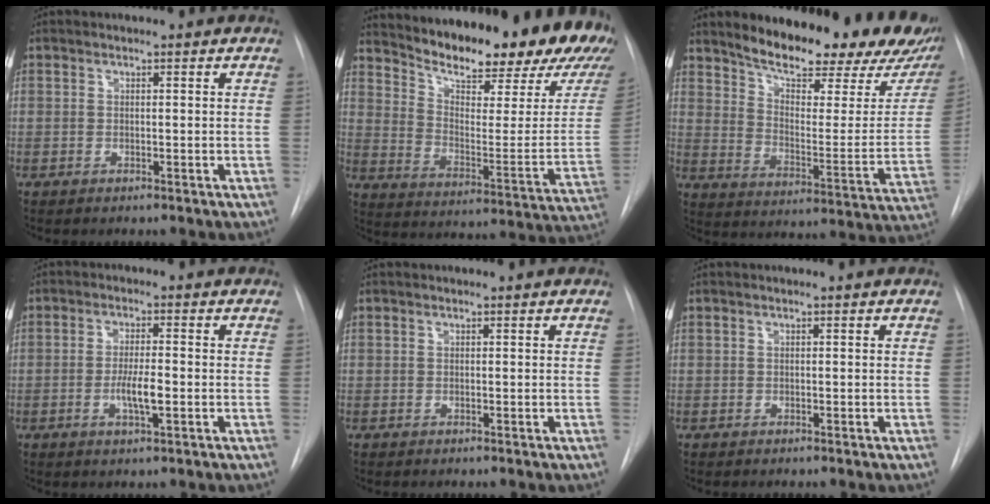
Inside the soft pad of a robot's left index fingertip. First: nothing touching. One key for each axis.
{"total": 26.0, "fx": 22.1, "fy": 4.2, "fz": 13.2, "tx": -0.210, "ty": -0.077, "tz": 0.292}
{"total": 23.5, "fx": 18.6, "fy": 5.9, "fz": 13.1, "tx": -0.183, "ty": -0.039, "tz": 0.243}
{"total": 4.4, "fx": -1.1, "fy": 0.8, "fz": 4.2, "tx": -0.081, "ty": -0.003, "tz": -0.018}
{"total": 0.0}
{"total": 0.0}